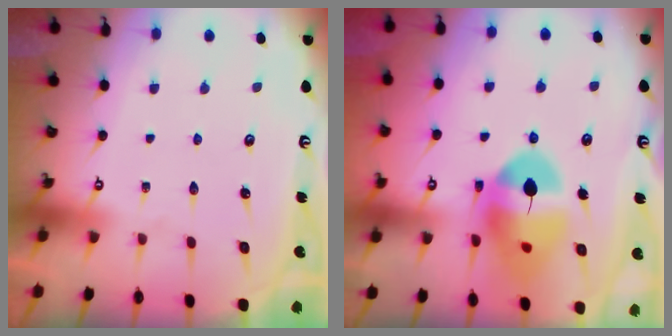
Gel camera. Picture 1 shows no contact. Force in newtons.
{"total": 14.3, "press": 14.2, "slide": 1.5}